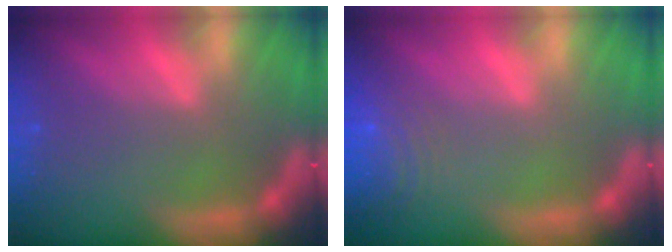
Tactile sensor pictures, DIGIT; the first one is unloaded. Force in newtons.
{"total": 7.0}